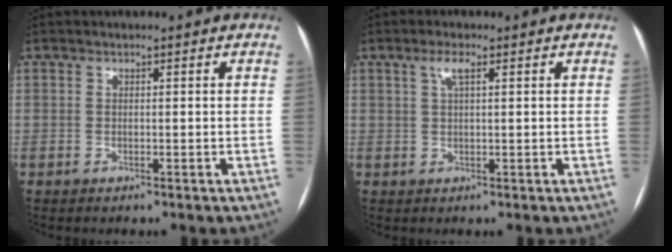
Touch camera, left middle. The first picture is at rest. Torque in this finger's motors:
{"motor_torque": [0.03, -0.03, 0.01, 0.02]}